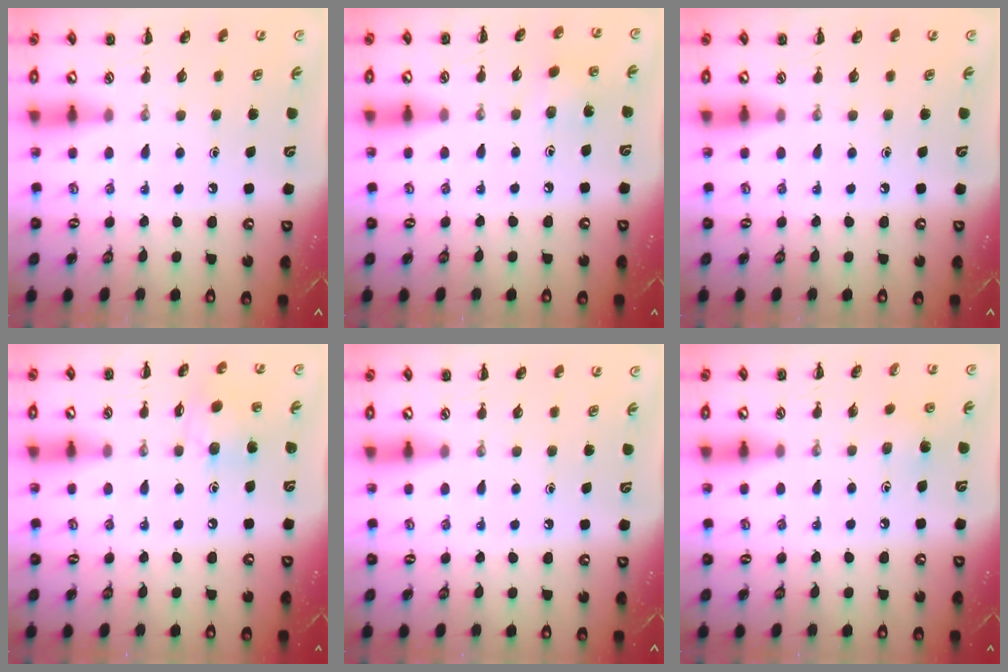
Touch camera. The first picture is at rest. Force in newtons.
{"total": 2.8, "press": 2.7, "slide": 0.8}
{"total": 0.0}
{"total": 7.3, "press": 7.3, "slide": 0.7}
{"total": 0.0}
{"total": 4.0, "press": 3.8, "slide": 1.2}